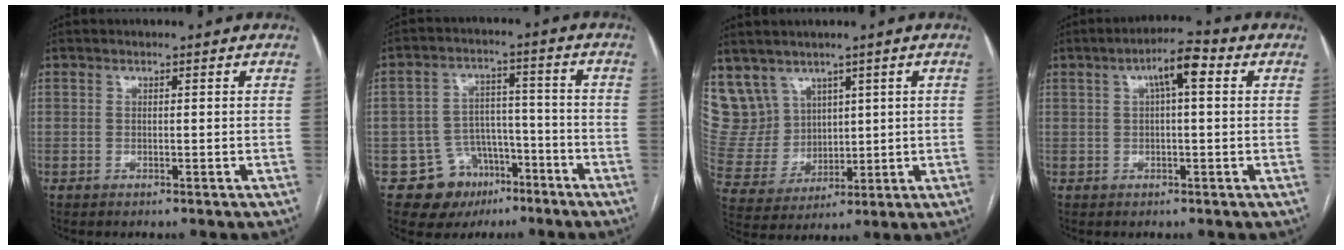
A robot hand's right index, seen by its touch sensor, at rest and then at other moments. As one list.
[{"total": 8.9, "force": [-5.0, 7.2, 1.8], "torque": [-0.018, 0.030, -0.067]}, {"total": 10.3, "force": [6.7, 7.7, 1.2], "torque": [-0.042, 0.041, 0.156]}, {"total": 5.6, "force": [1.6, 1.1, 5.2], "torque": [-0.091, 0.021, 0.023]}]